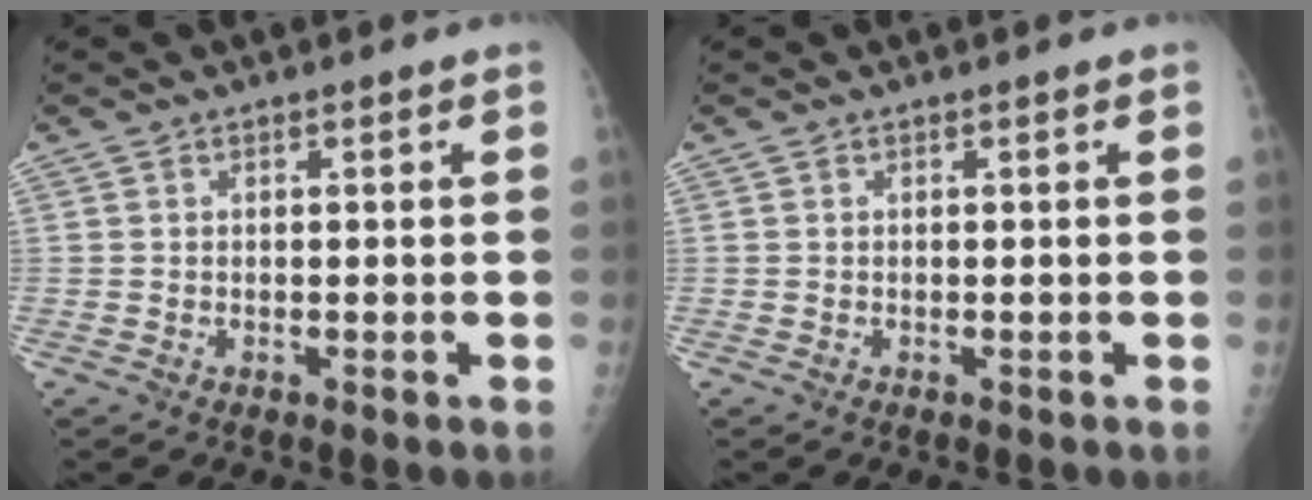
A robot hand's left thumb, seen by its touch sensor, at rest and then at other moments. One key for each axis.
{"total": 0.0}